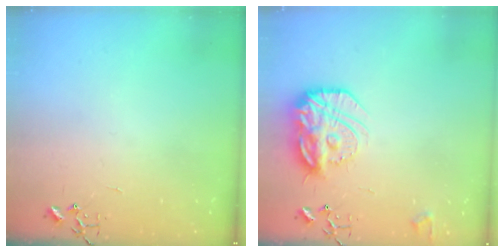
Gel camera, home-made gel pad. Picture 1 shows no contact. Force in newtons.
{"total": 18.7, "press": 18.6, "slide": 1.6}